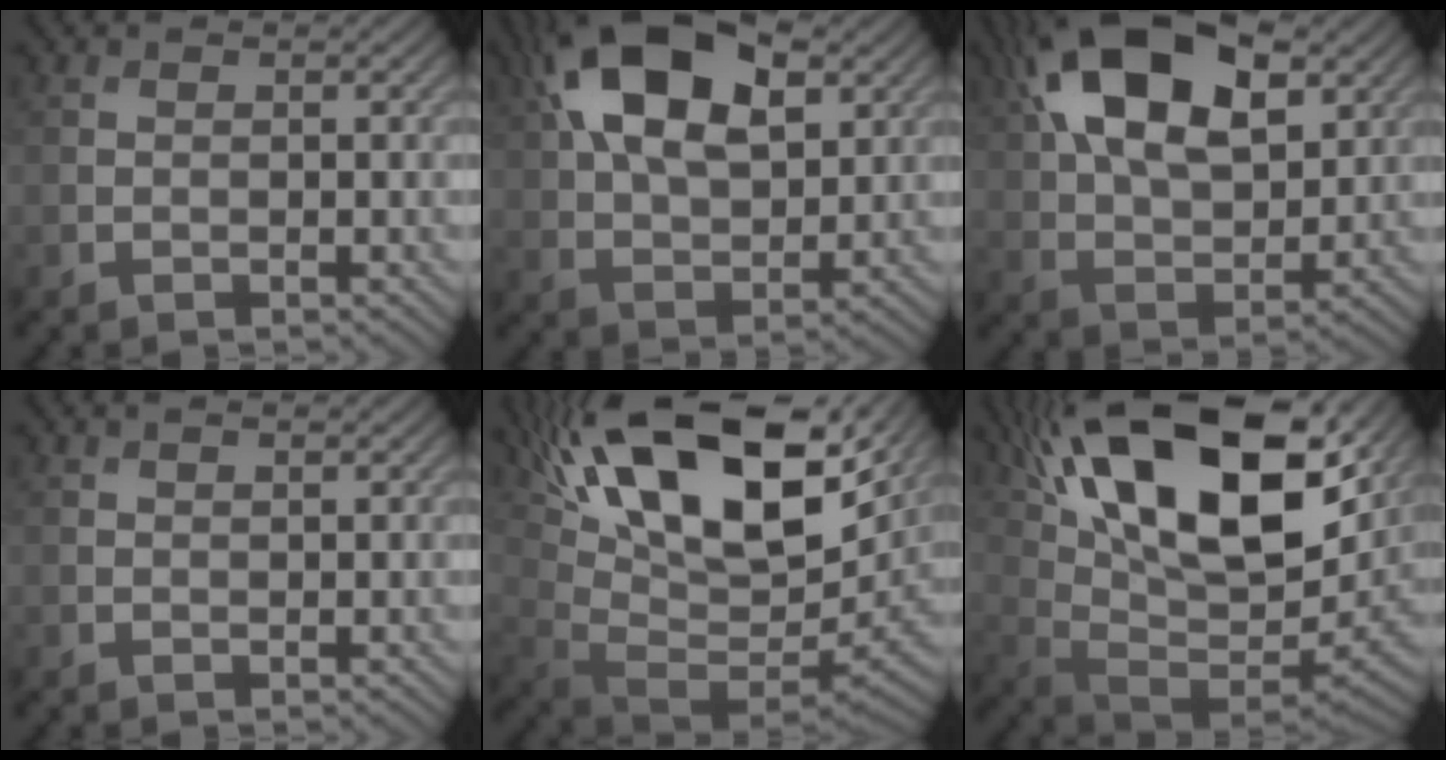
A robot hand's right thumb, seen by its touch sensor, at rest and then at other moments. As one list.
[{"total": 15.1, "force": [5.8, 8.2, 11.3], "torque": [-0.226, 0.025, 0.093]}, {"total": 16.6, "force": [6.8, 8.9, 12.3], "torque": [-0.246, 0.031, 0.102]}, {"total": 0.7, "force": [0.5, 0.1, 0.4], "torque": [-0.009, 0.002, 0.010]}, {"total": 20.3, "force": [9.9, 8.1, 15.7], "torque": [-0.290, 0.024, 0.175]}, {"total": 21.7, "force": [10.5, 9.2, 16.5], "torque": [-0.307, 0.043, 0.178]}]